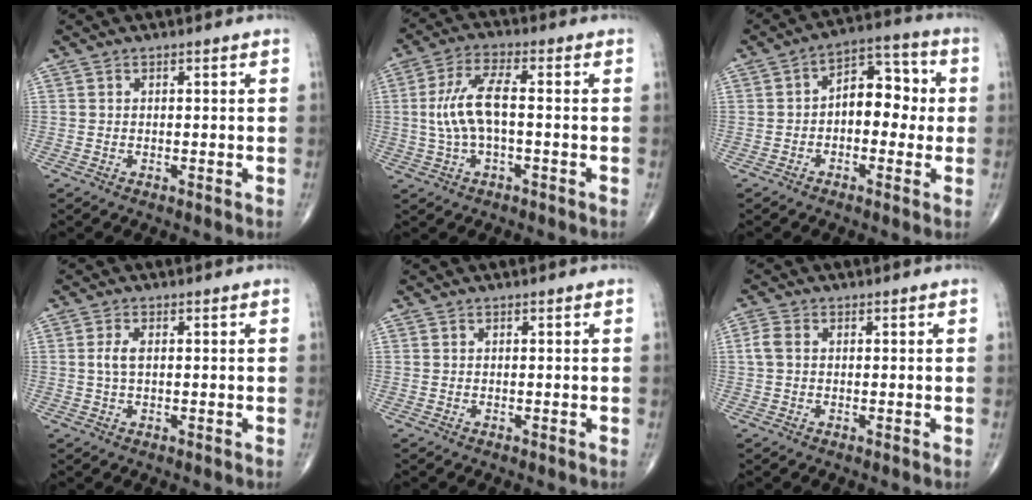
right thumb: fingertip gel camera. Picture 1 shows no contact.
{"total": 9.2, "force": [-0.2, 3.5, 8.5], "torque": [-0.189, 0.024, -0.004]}
{"total": 9.8, "force": [-0.1, 6.2, 7.6], "torque": [-0.073, 0.034, -0.013]}
{"total": 2.5, "force": [0.3, 1.2, 2.2], "torque": [-0.053, 0.005, 0.005]}
{"total": 0.0}
{"total": 2.6, "force": [0.2, 1.9, 1.8], "torque": [-0.046, 0.008, 0.002]}